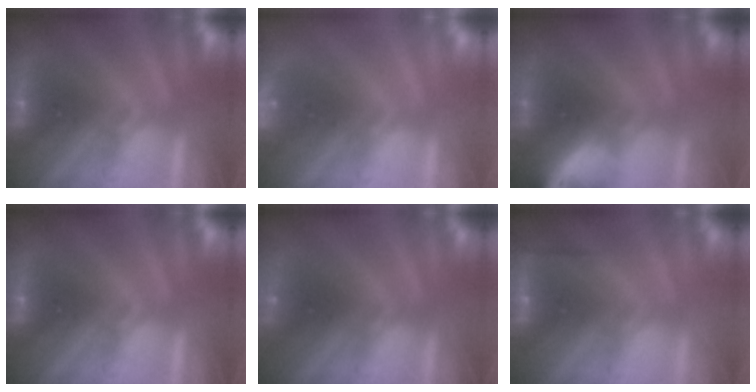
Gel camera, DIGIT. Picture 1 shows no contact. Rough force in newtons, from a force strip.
{"total": 3.2}
{"total": 7.8}
{"total": 0.0}
{"total": 4.5}
{"total": 2.5}